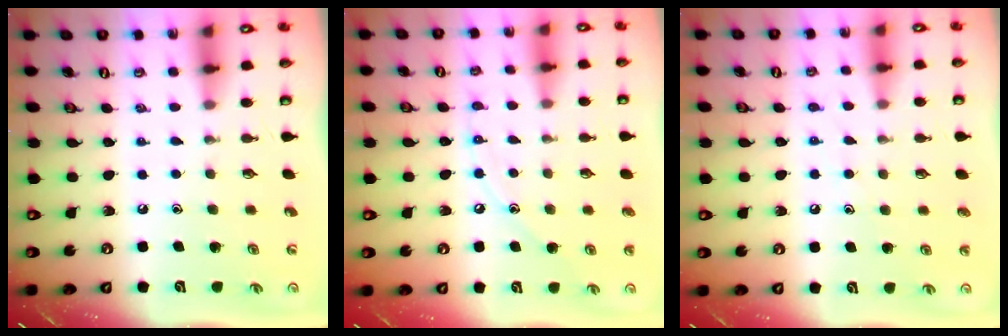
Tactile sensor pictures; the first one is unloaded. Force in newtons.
{"total": 6.5, "press": 6.5, "slide": 0.5}
{"total": 6.1, "press": 6.1, "slide": 0.5}